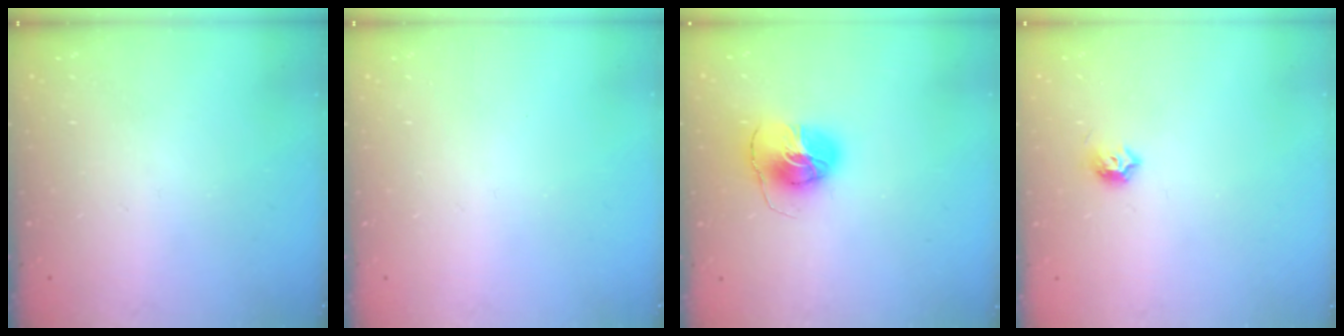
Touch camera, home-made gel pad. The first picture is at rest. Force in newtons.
{"total": 0.0}
{"total": 9.1, "press": 9.1, "slide": 0.8}
{"total": 5.9, "press": 5.9, "slide": 0.8}